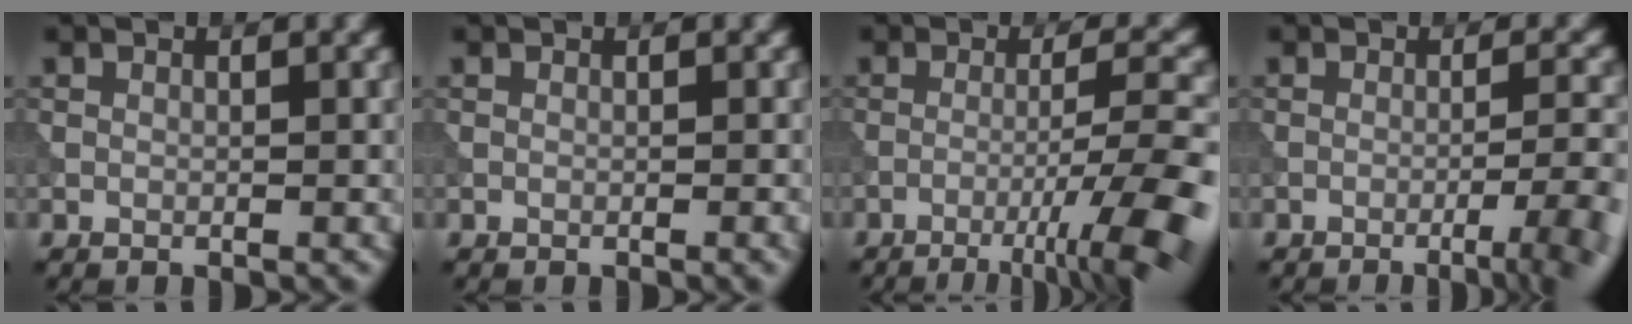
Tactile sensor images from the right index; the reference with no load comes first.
{"total": 0.6, "force": [-0.2, 0.1, 0.6], "torque": [-0.006, 0.000, -0.003]}
{"total": 9.4, "force": [-4.7, 1.4, 8.1], "torque": [-0.111, 0.006, -0.067]}
{"total": 5.4, "force": [-2.5, 1.0, 4.7], "torque": [-0.058, 0.005, -0.041]}